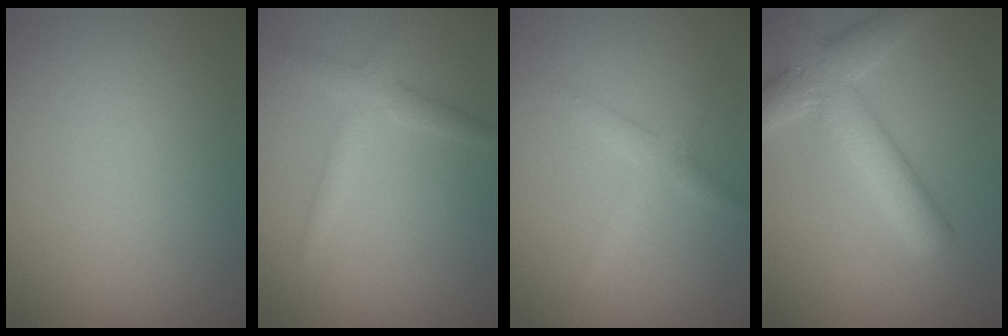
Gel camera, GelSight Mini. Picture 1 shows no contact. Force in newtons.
{"total": 2.2, "press": 2.2, "slide": 0.1}
{"total": 1.9, "press": 1.9, "slide": 0.0}
{"total": 5.7, "press": 5.6, "slide": 0.2}